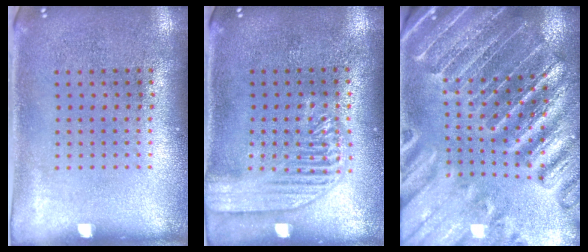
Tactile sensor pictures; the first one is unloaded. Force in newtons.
{"total": 1.8, "press": 1.8, "slide": 0.3}
{"total": 3.2, "press": 3.1, "slide": 0.5}